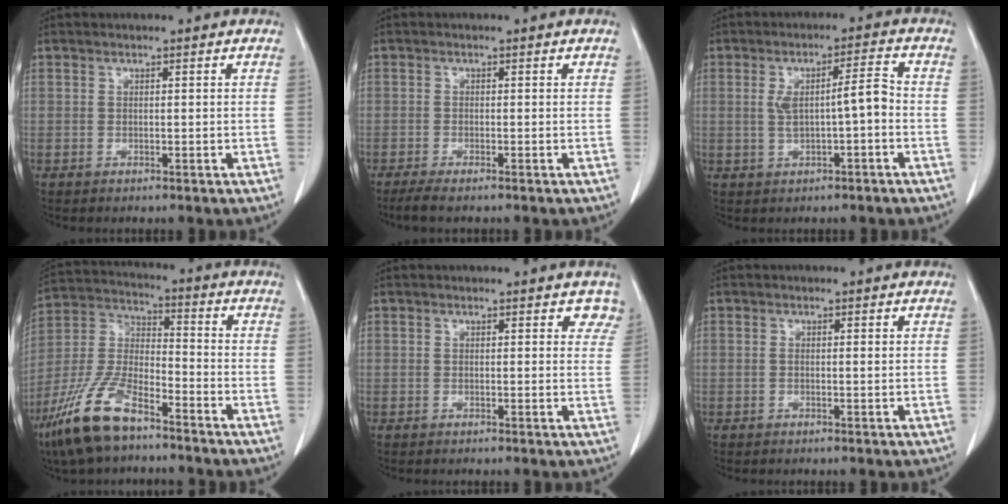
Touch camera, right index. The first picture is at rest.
{"total": 2.8, "force": [-2.2, 0.2, 1.7], "torque": [-0.029, -0.005, -0.038]}
{"total": 5.9, "force": [-0.5, 1.0, 5.8], "torque": [-0.104, 0.019, -0.002]}
{"total": 13.8, "force": [-9.3, 4.4, 9.1], "torque": [-0.203, -0.012, -0.183]}
{"total": 3.1, "force": [2.6, 1.5, 0.8], "torque": [0.016, -0.005, 0.006]}
{"total": 0.8, "force": [0.1, 0.1, 0.8], "torque": [-0.017, 0.002, 0.004]}